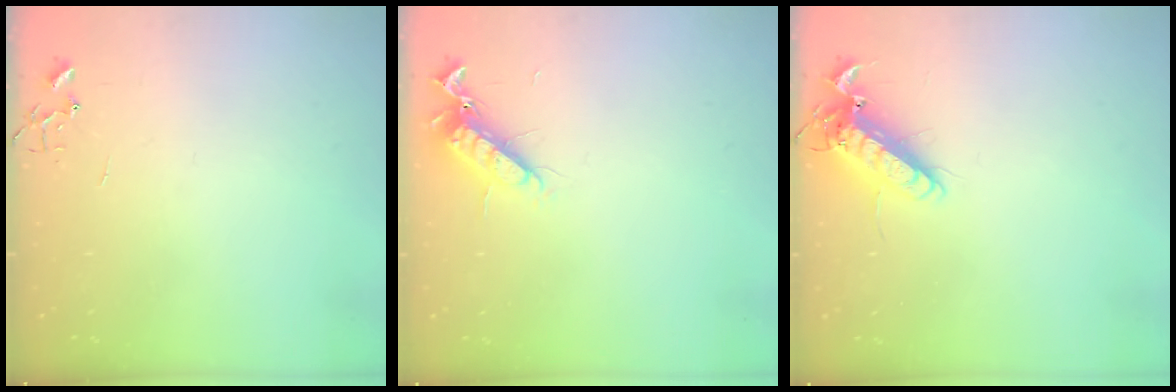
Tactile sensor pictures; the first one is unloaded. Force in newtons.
{"total": 11.1, "press": 11.1, "slide": 1.3}
{"total": 13.2, "press": 13.0, "slide": 2.1}